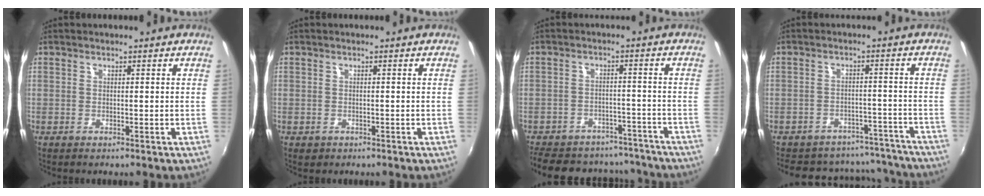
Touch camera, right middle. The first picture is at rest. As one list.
[{"total": 1.1, "force": [-0.5, 0.9, 0.4], "torque": [-0.008, -0.004, -0.006]}, {"total": 20.4, "force": [-17.1, 8.8, 6.7], "torque": [-0.159, 0.035, -0.216]}, {"total": 19.2, "force": [-16.9, 7.4, 5.1], "torque": [-0.105, 0.042, -0.198]}]